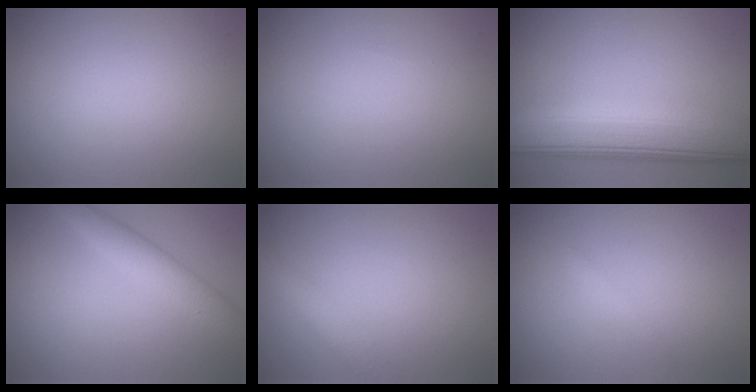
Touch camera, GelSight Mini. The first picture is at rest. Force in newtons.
{"total": 0.0}
{"total": 8.9, "press": 8.9, "slide": 0.8}
{"total": 2.9, "press": 2.9, "slide": 0.0}
{"total": 2.2, "press": 2.2, "slide": 0.1}
{"total": 0.6, "press": 0.6, "slide": 0.1}